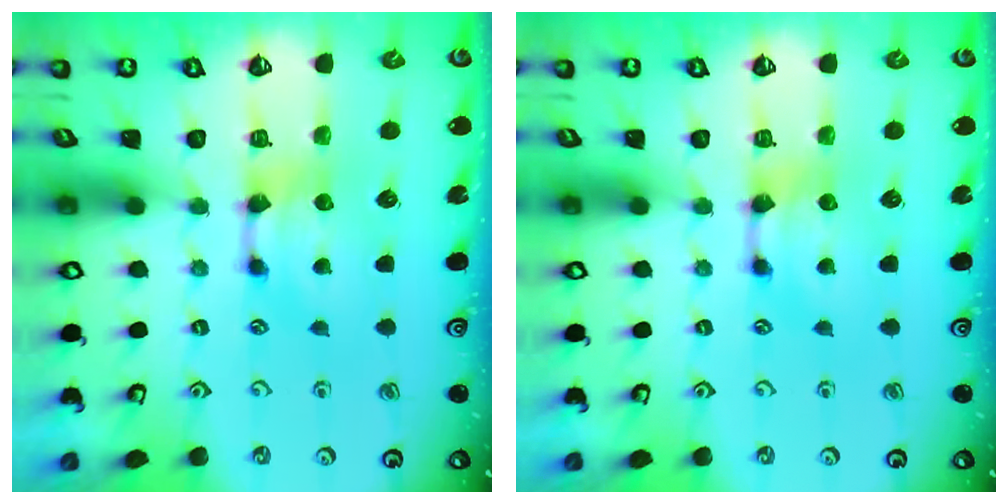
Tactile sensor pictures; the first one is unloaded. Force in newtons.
{"total": 0.0}